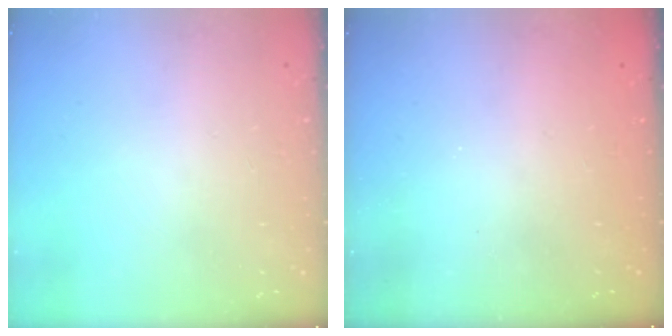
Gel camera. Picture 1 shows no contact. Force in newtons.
{"total": 1.8, "press": 1.6, "slide": 0.7}